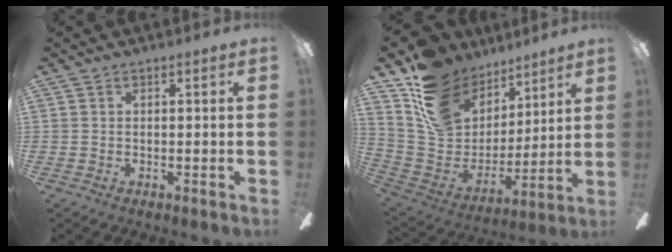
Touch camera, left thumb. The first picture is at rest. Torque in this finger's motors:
{"motor_torque": [0.36, 0.37, 1.01, -1.76, 0.10]}